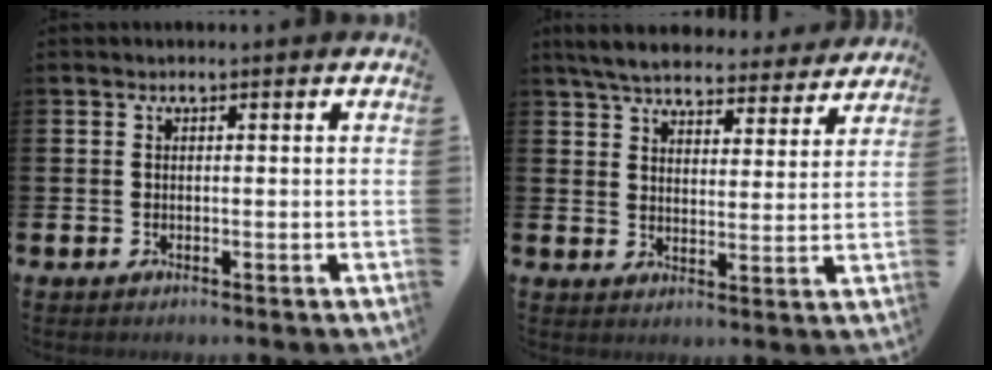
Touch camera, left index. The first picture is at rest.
{"total": 6.4, "force": [6.1, 1.3, 1.4], "torque": [-0.048, -0.036, 0.107]}